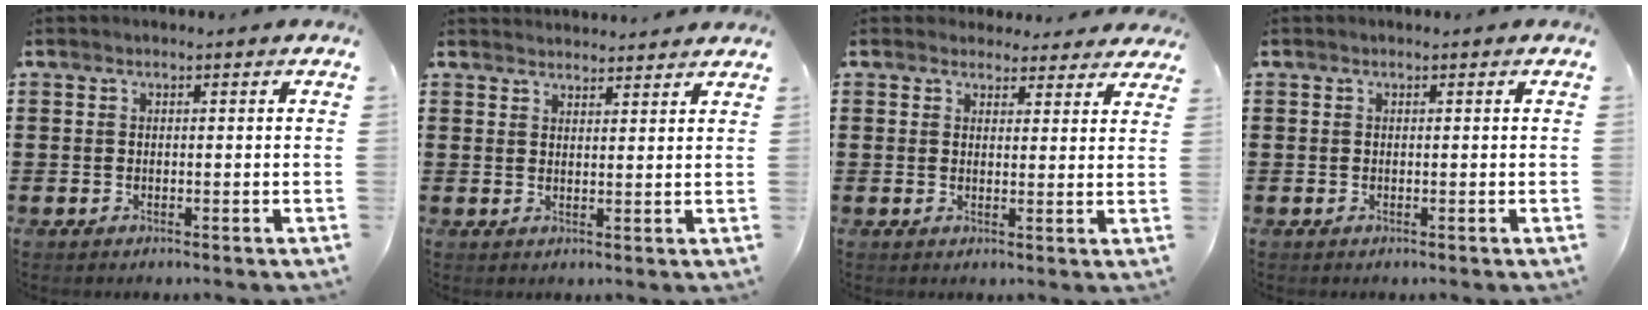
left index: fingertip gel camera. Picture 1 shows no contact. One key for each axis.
{"total": 2.3, "fx": 2.2, "fy": -0.1, "fz": -0.2, "tx": -0.003, "ty": -0.005, "tz": 0.043}
{"total": 3.3, "fx": 3.0, "fy": 1.3, "fz": 0.5, "tx": -0.011, "ty": -0.006, "tz": 0.055}
{"total": 0.0}